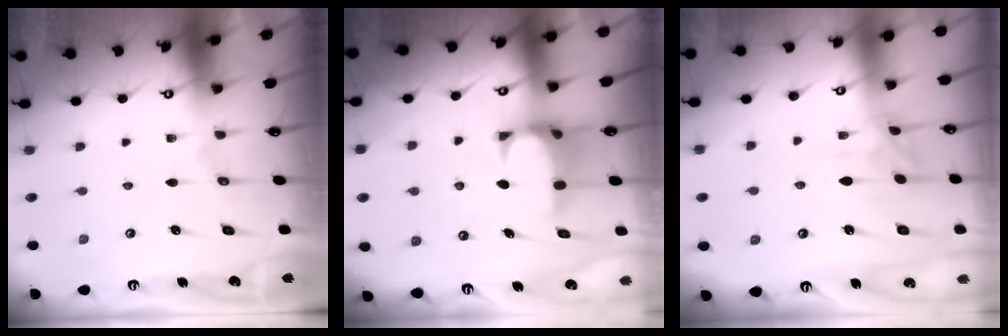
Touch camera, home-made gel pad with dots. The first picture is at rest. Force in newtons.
{"total": 1.4, "press": 1.2, "slide": 0.7}
{"total": 0.0}